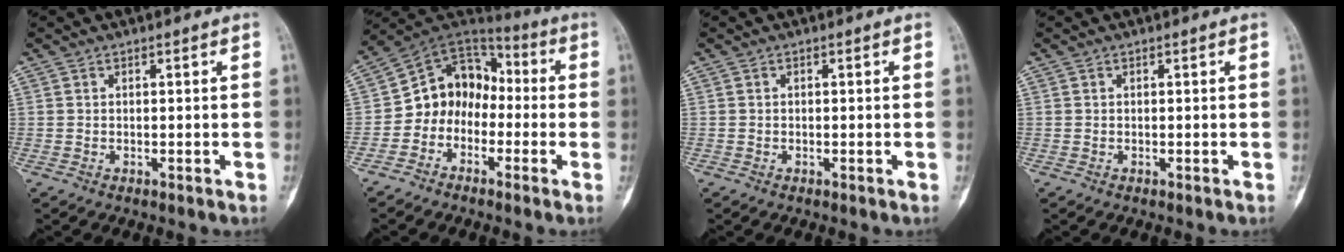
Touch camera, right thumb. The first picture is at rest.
{"total": 11.4, "force": [-2.9, 9.5, 5.6], "torque": [-0.060, 0.070, -0.069]}
{"total": 0.0}
{"total": 0.0}